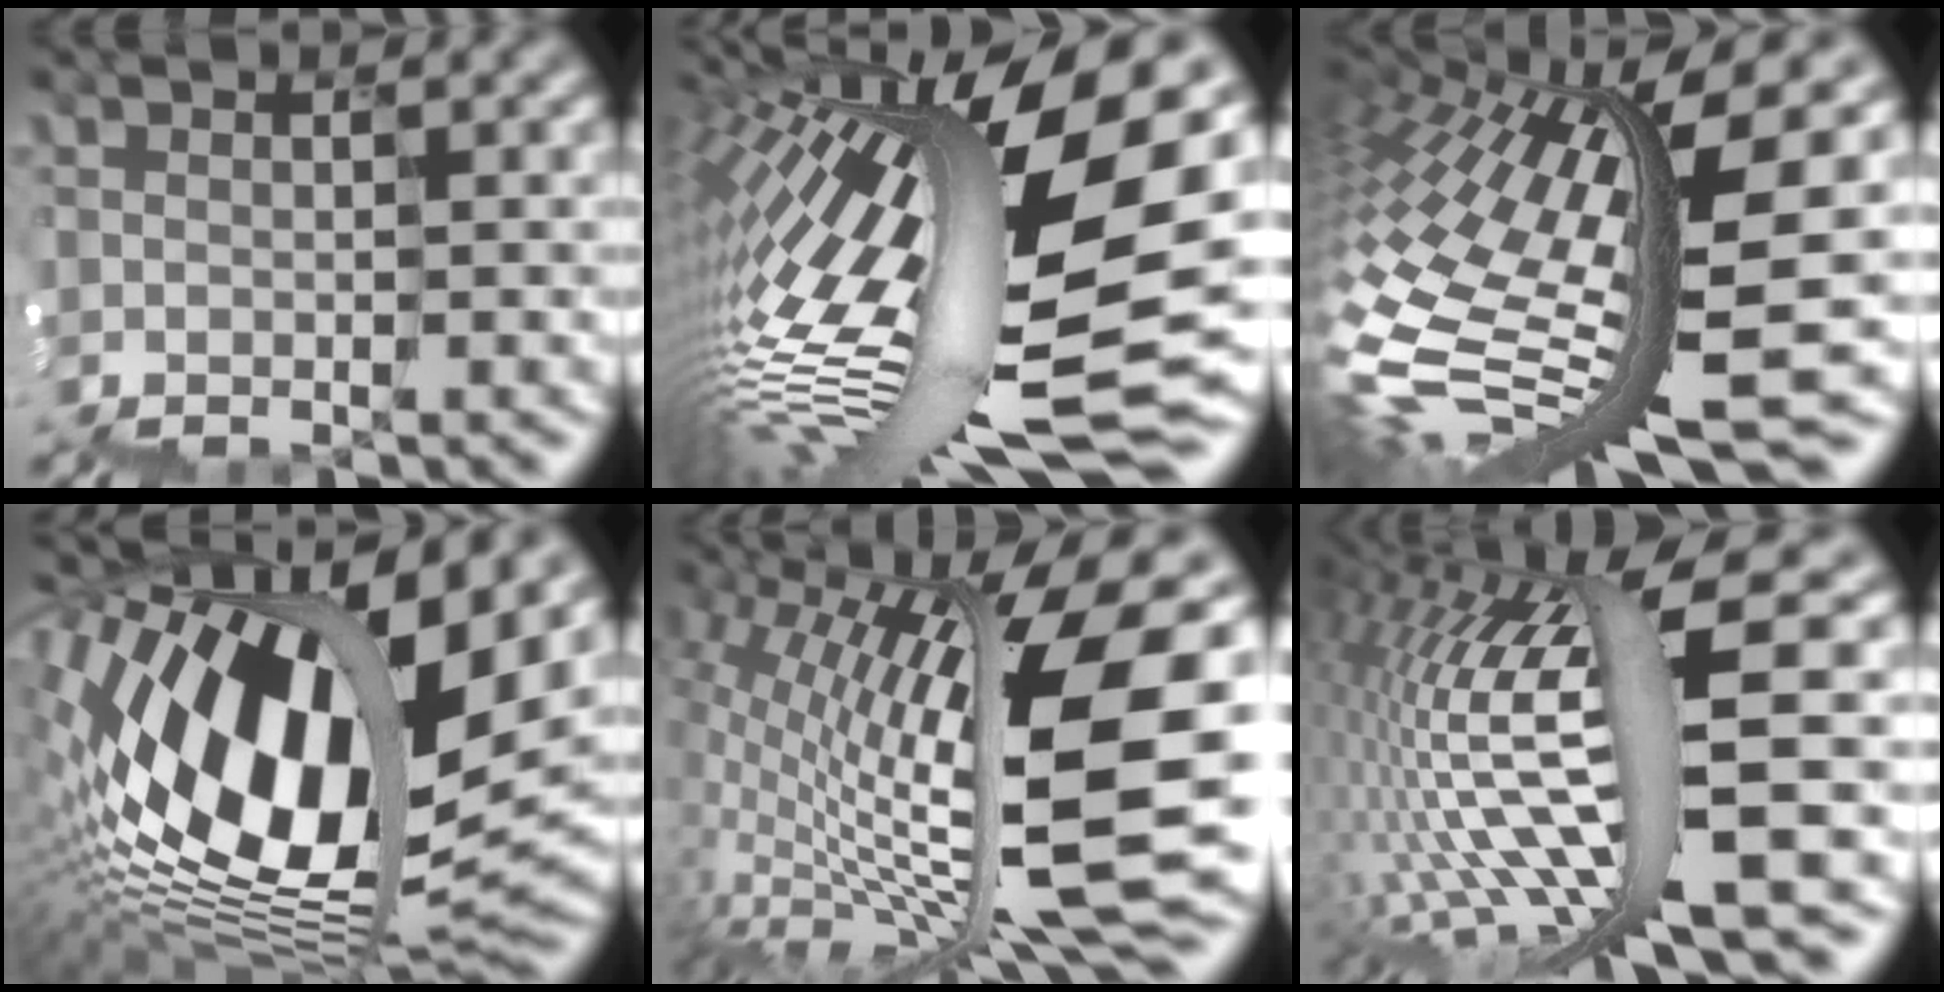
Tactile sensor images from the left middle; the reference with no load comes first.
{"total": 16.9, "force": [-0.6, 5.5, 16.0], "torque": [-0.305, -0.009, -0.021]}
{"total": 13.5, "force": [-0.8, 3.1, 13.1], "torque": [-0.286, -0.011, -0.006]}
{"total": 15.3, "force": [3.2, 7.8, 12.7], "torque": [-0.247, 0.022, 0.043]}
{"total": 13.8, "force": [0.8, 4.2, 13.1], "torque": [-0.254, 0.009, 0.015]}
{"total": 13.0, "force": [-0.2, 2.6, 12.7], "torque": [-0.268, -0.001, 0.011]}